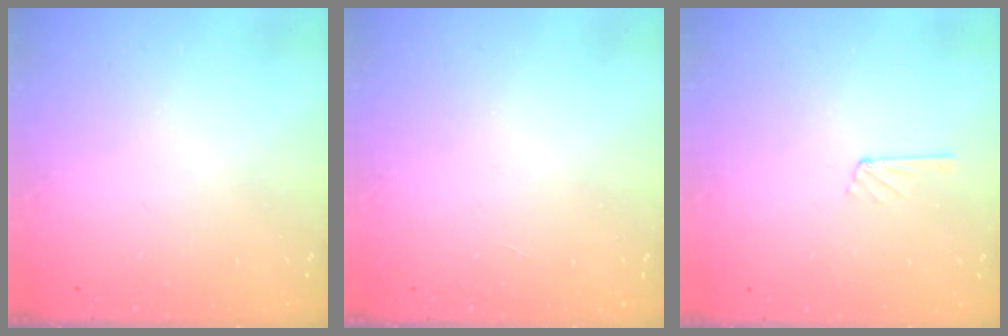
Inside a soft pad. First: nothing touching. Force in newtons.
{"total": 0.0}
{"total": 3.0, "press": 3.0, "slide": 0.3}